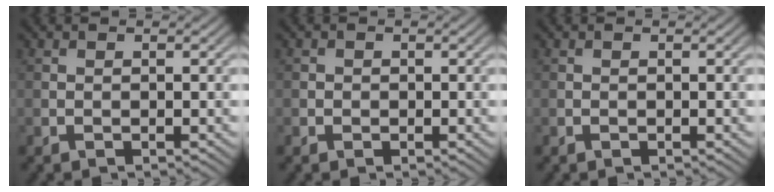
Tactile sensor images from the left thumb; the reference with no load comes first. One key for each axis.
{"total": 0.9, "fx": -0.1, "fy": 0.9, "fz": 0.1, "tx": 0.002, "ty": -0.004, "tz": -0.006}
{"total": 0.0}